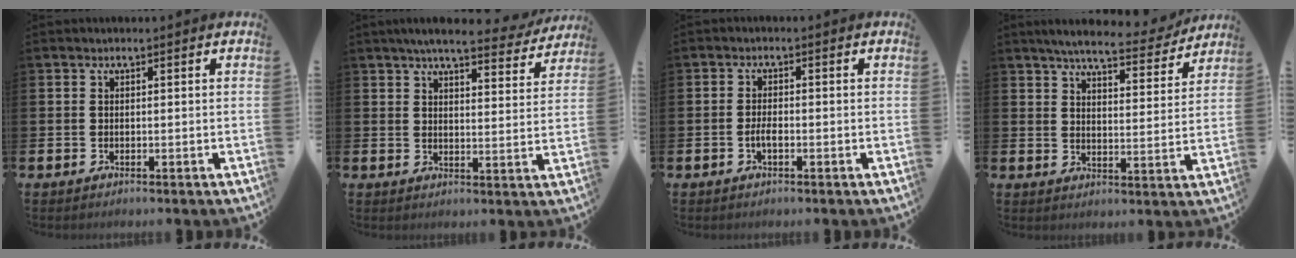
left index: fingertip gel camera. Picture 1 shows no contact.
{"total": 6.1, "force": [5.6, 0.8, 2.3], "torque": [-0.047, -0.030, 0.093]}
{"total": 1.8, "force": [-0.6, 0.7, 1.6], "torque": [-0.029, 0.001, -0.013]}
{"total": 6.6, "force": [6.1, 1.0, 2.2], "torque": [-0.048, -0.039, 0.102]}